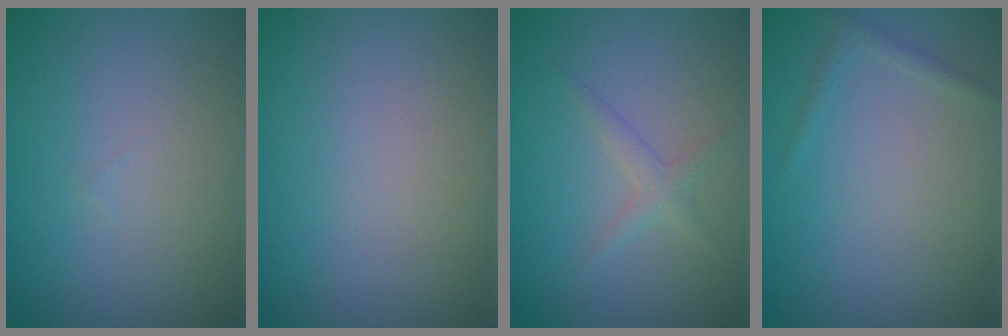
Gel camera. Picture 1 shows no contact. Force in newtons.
{"total": 0.0}
{"total": 1.4, "press": 1.4, "slide": 0.0}
{"total": 0.8, "press": 0.8, "slide": 0.1}